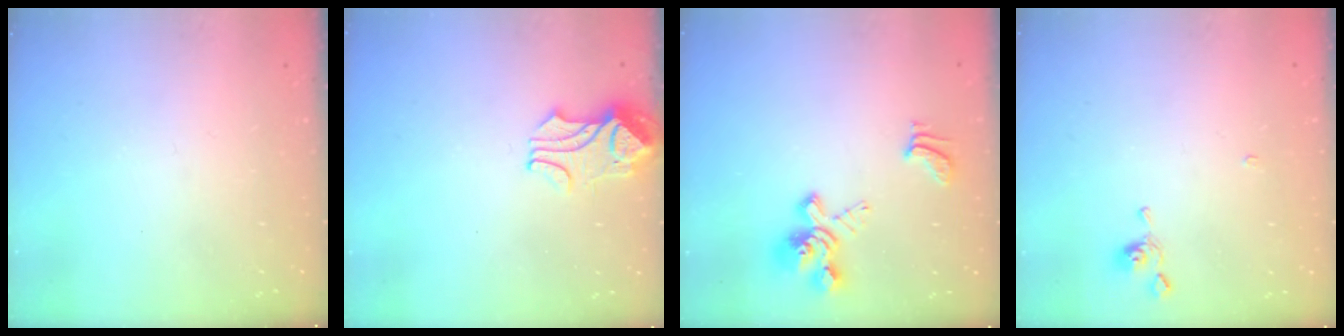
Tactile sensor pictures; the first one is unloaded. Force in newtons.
{"total": 2.2, "press": 2.1, "slide": 0.8}
{"total": 4.2, "press": 3.8, "slide": 1.8}
{"total": 2.2, "press": 2.2, "slide": 0.3}